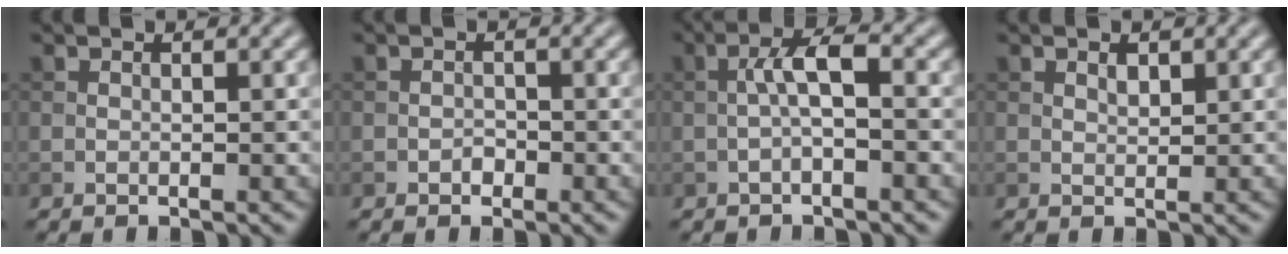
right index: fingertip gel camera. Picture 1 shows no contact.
{"total": 0.9, "force": [-0.5, 0.7, 0.4], "torque": [-0.003, 0.001, -0.010]}
{"total": 3.0, "force": [-0.5, 0.7, 2.9], "torque": [-0.055, 0.014, -0.014]}
{"total": 0.9, "force": [0.6, 0.5, 0.5], "torque": [-0.011, -0.002, 0.011]}